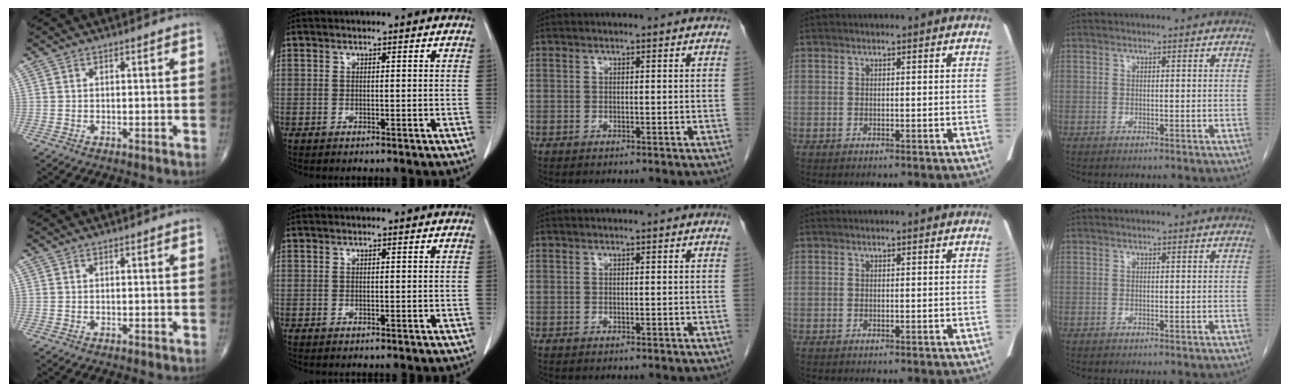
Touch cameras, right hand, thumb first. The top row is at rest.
{}